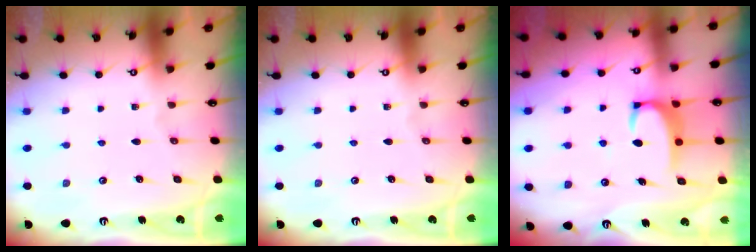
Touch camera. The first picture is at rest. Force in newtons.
{"total": 0.0}
{"total": 3.5, "press": 3.5, "slide": 0.3}